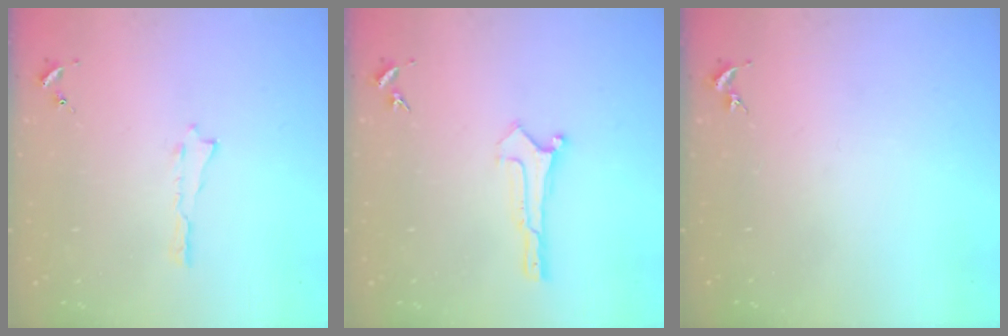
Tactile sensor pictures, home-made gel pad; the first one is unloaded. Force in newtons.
{"total": 0.0}
{"total": 0.0}